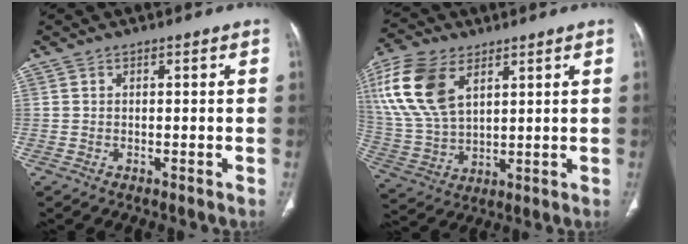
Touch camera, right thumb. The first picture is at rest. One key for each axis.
{"total": 15.8, "fx": 6.7, "fy": 9.0, "fz": 11.1, "tx": -0.231, "ty": -0.012, "tz": 0.138}